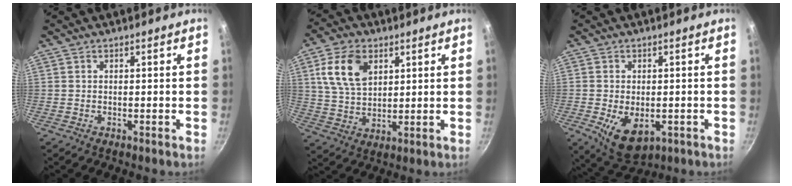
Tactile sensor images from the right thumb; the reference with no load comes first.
{"total": 11.3, "force": [4.2, 7.2, 7.6], "torque": [-0.126, -0.010, 0.083]}
{"total": 8.4, "force": [-2.2, 5.1, 6.4], "torque": [-0.093, -0.011, -0.020]}